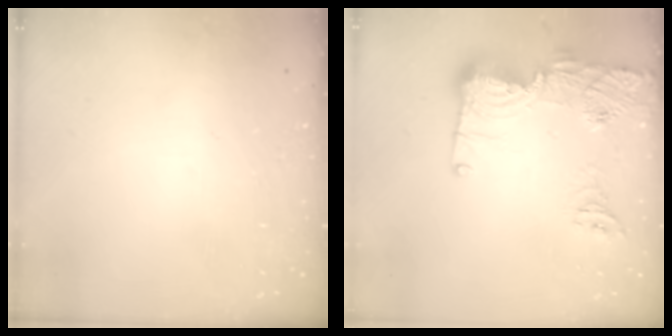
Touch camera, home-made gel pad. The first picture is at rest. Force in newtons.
{"total": 19.0, "press": 18.0, "slide": 5.9}